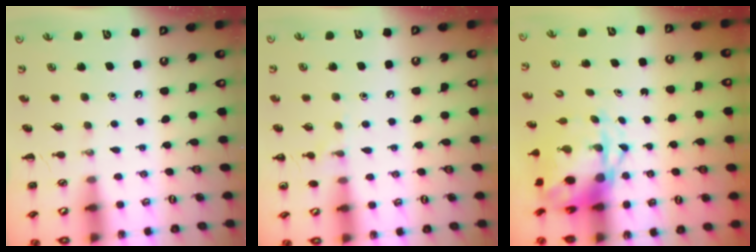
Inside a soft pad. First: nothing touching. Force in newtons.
{"total": 7.1, "press": 6.8, "slide": 2.1}
{"total": 7.1, "press": 7.0, "slide": 1.1}